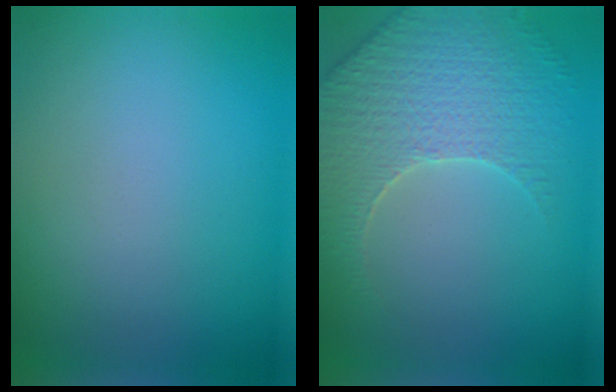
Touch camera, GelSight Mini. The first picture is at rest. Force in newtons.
{"total": 4.5, "press": 4.3, "slide": 1.5}